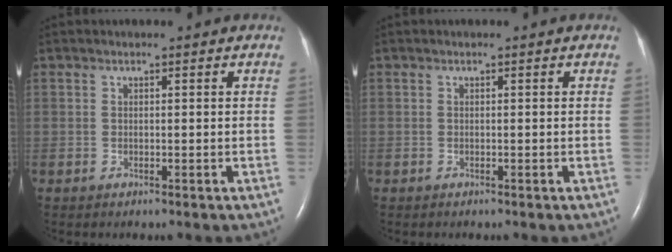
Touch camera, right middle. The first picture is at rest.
{"total": 0.0}